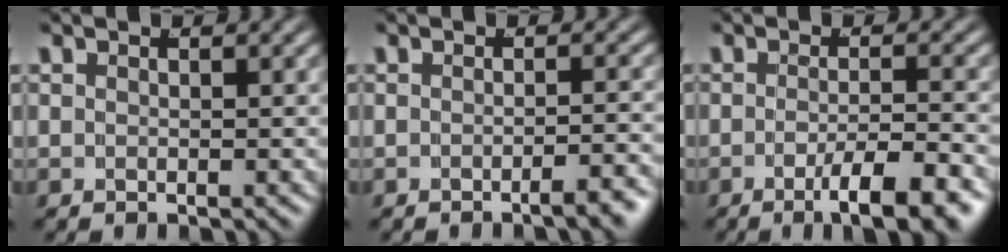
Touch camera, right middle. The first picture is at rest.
{"total": 2.2, "force": [-1.8, -0.1, 1.2], "torque": [-0.011, 0.008, -0.033]}
{"total": 5.9, "force": [-3.9, 0.8, 4.4], "torque": [-0.059, -0.012, -0.057]}